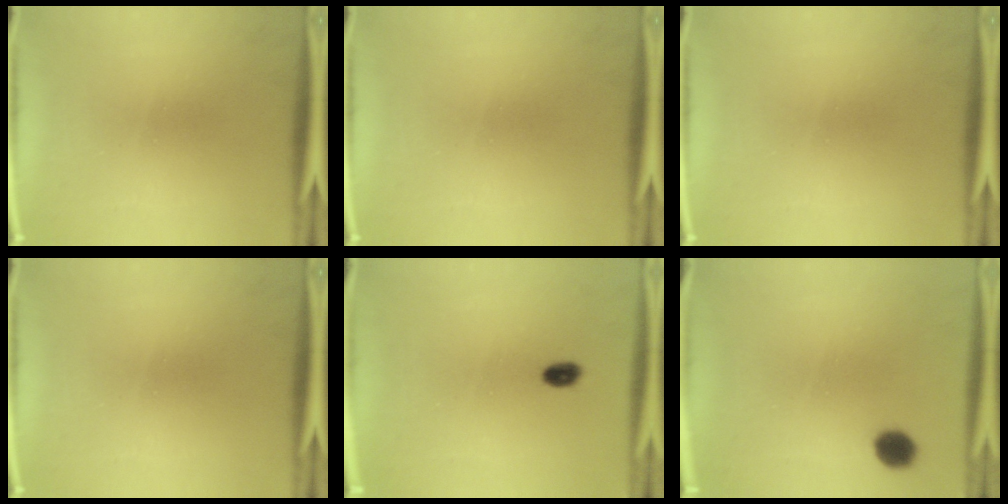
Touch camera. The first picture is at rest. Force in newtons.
{"total": 0.0}
{"total": 0.0}
{"total": 0.0}
{"total": 1.9}
{"total": 4.1}